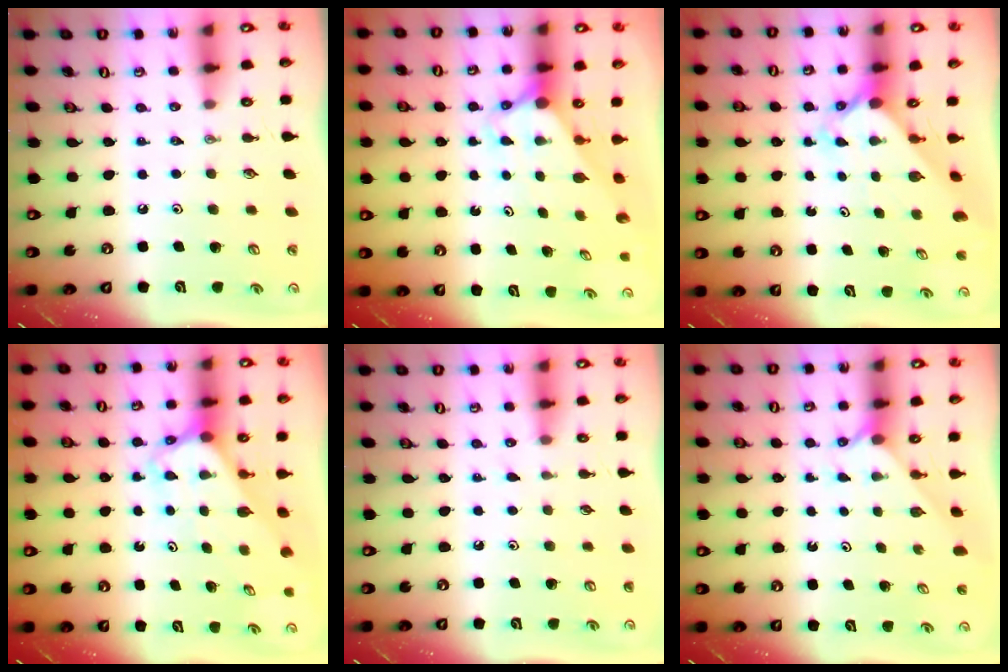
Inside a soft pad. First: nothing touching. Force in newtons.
{"total": 2.8, "press": 2.8, "slide": 0.0}
{"total": 2.3, "press": 2.3, "slide": 0.1}
{"total": 2.7, "press": 2.7, "slide": 0.1}
{"total": 1.6, "press": 1.6, "slide": 0.3}
{"total": 2.1, "press": 2.1, "slide": 0.3}